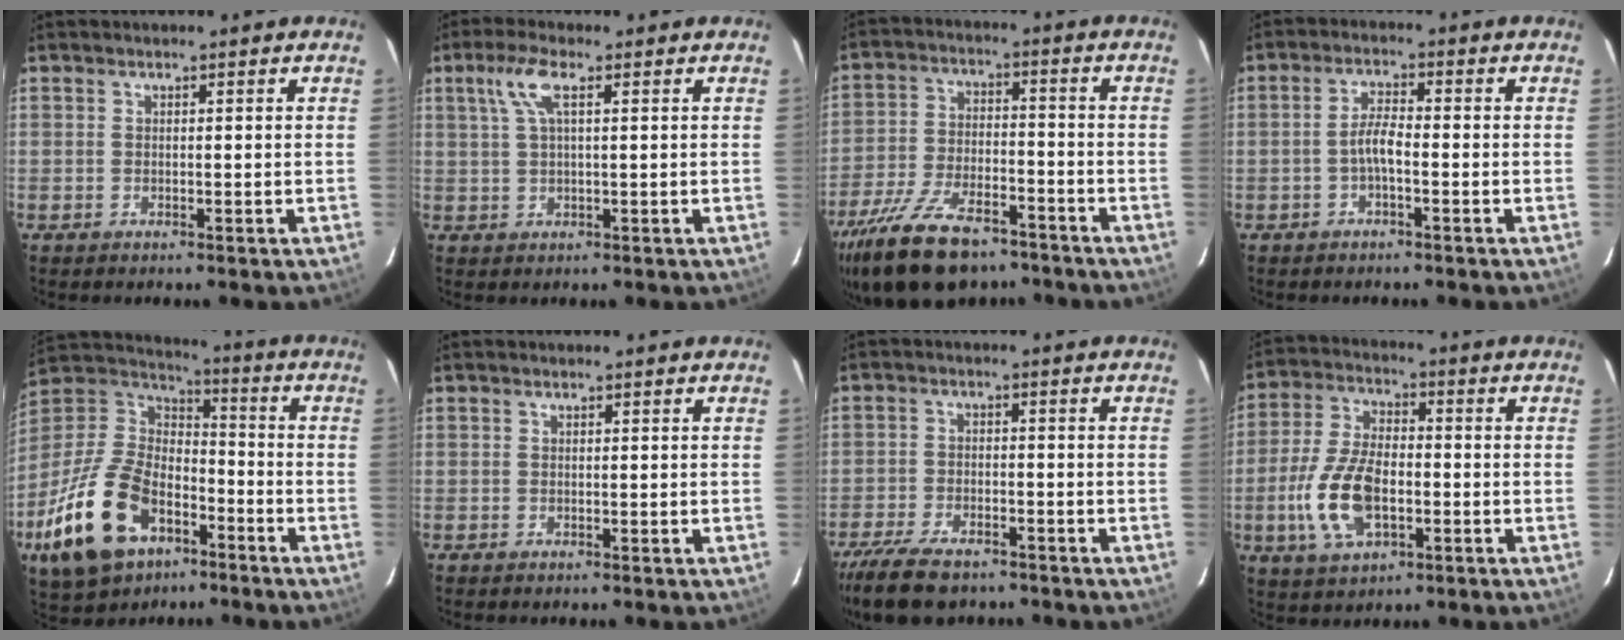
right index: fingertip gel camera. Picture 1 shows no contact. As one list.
[{"total": 5.1, "force": [2.0, 1.2, 4.6], "torque": [-0.096, 0.010, 0.041]}, {"total": 19.4, "force": [-14.1, 8.2, 10.5], "torque": [-0.229, -0.030, -0.237]}, {"total": 3.2, "force": [-1.4, 0.6, 2.8], "torque": [-0.059, 0.009, -0.028]}, {"total": 23.4, "force": [-11.3, 13.9, 15.0], "torque": [-0.335, -0.007, -0.191]}, {"total": 0.0}, {"total": 12.0, "force": [-9.5, 4.5, 5.9], "torque": [-0.148, -0.029, -0.166]}, {"total": 13.1, "force": [-3.5, 6.7, 10.6], "torque": [-0.231, 0.001, -0.061]}]